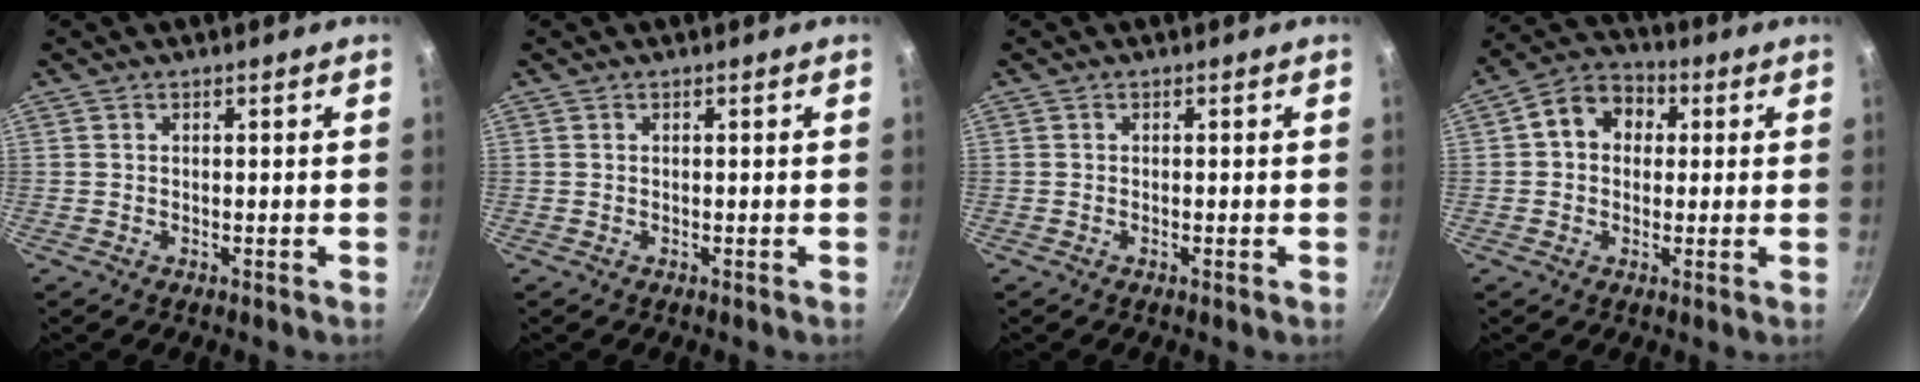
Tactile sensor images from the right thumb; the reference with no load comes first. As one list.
[{"total": 0.0}, {"total": 0.6, "force": [-0.3, -0.1, 0.5], "torque": [-0.010, -0.001, -0.007]}, {"total": 9.1, "force": [1.7, 7.4, 5.1], "torque": [-0.051, 0.022, 0.010]}]